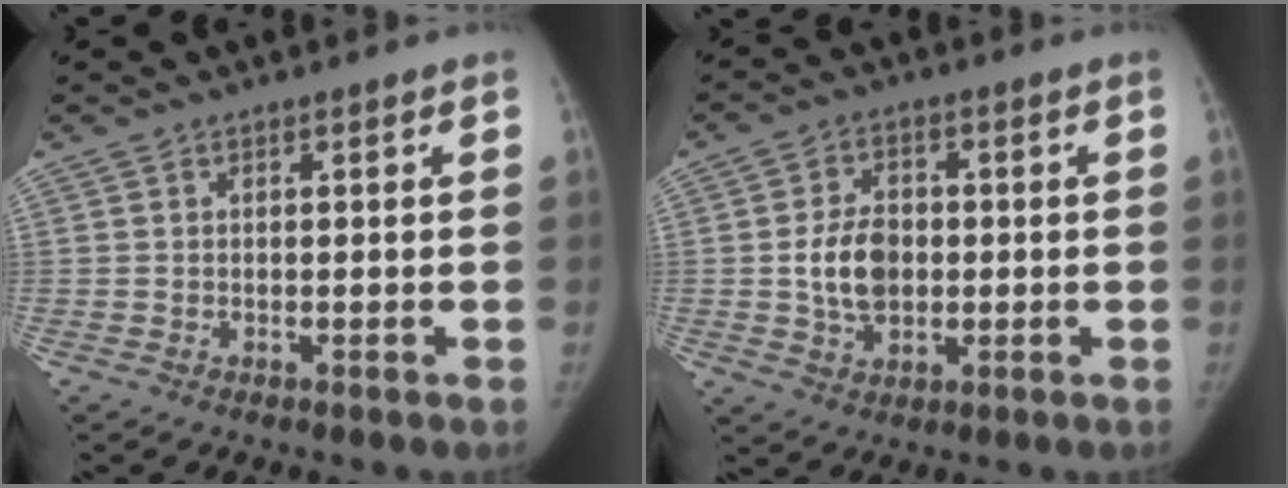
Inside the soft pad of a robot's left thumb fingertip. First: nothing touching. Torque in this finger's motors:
{"motor_torque": [0.01, 0.05, 0.89, 0.00, 0.05]}